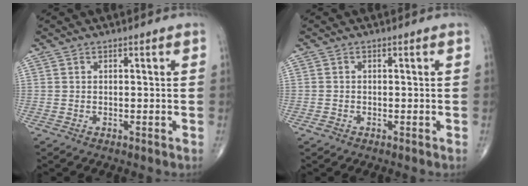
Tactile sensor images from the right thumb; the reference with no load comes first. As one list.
[{"total": 0.9, "force": [-0.5, 0.6, 0.3], "torque": [-0.007, 0.001, -0.012]}]